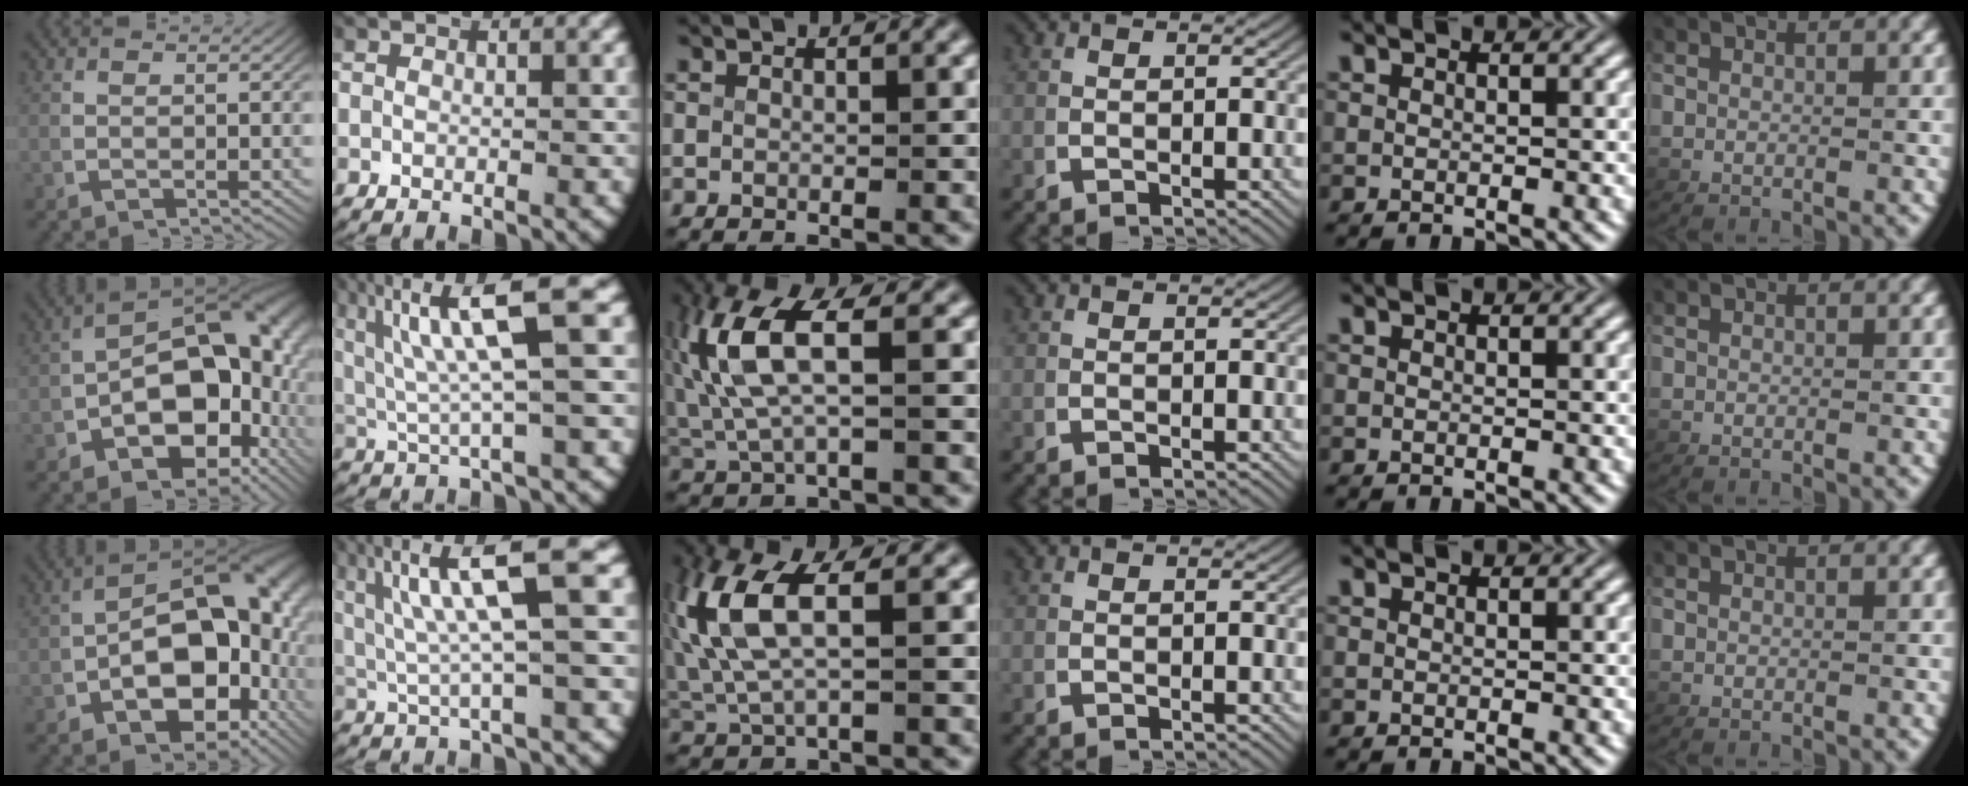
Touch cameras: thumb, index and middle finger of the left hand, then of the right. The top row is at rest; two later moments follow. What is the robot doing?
{"motion": "lift_and_place", "object": "ribbon"}